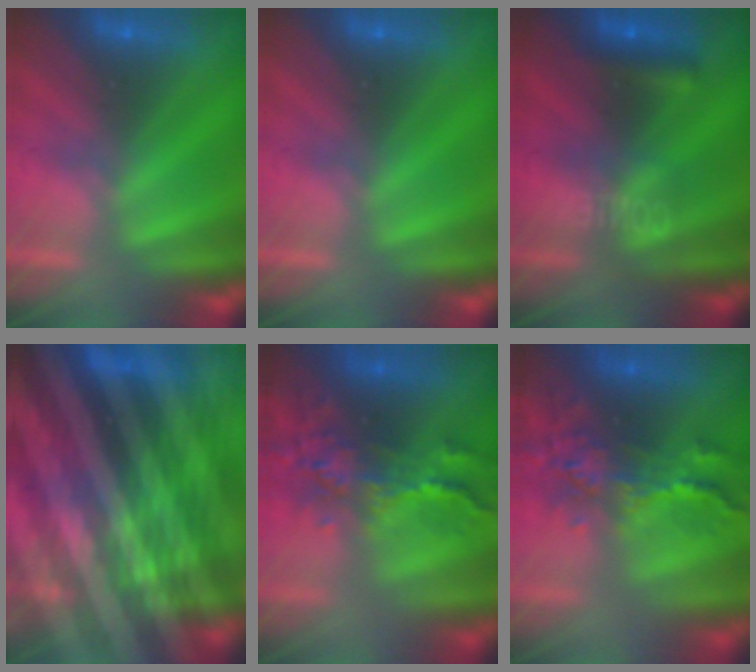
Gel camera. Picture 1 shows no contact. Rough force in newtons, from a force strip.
{"total": 0.0}
{"total": 8.7}
{"total": 6.9}
{"total": 7.5}
{"total": 7.5}